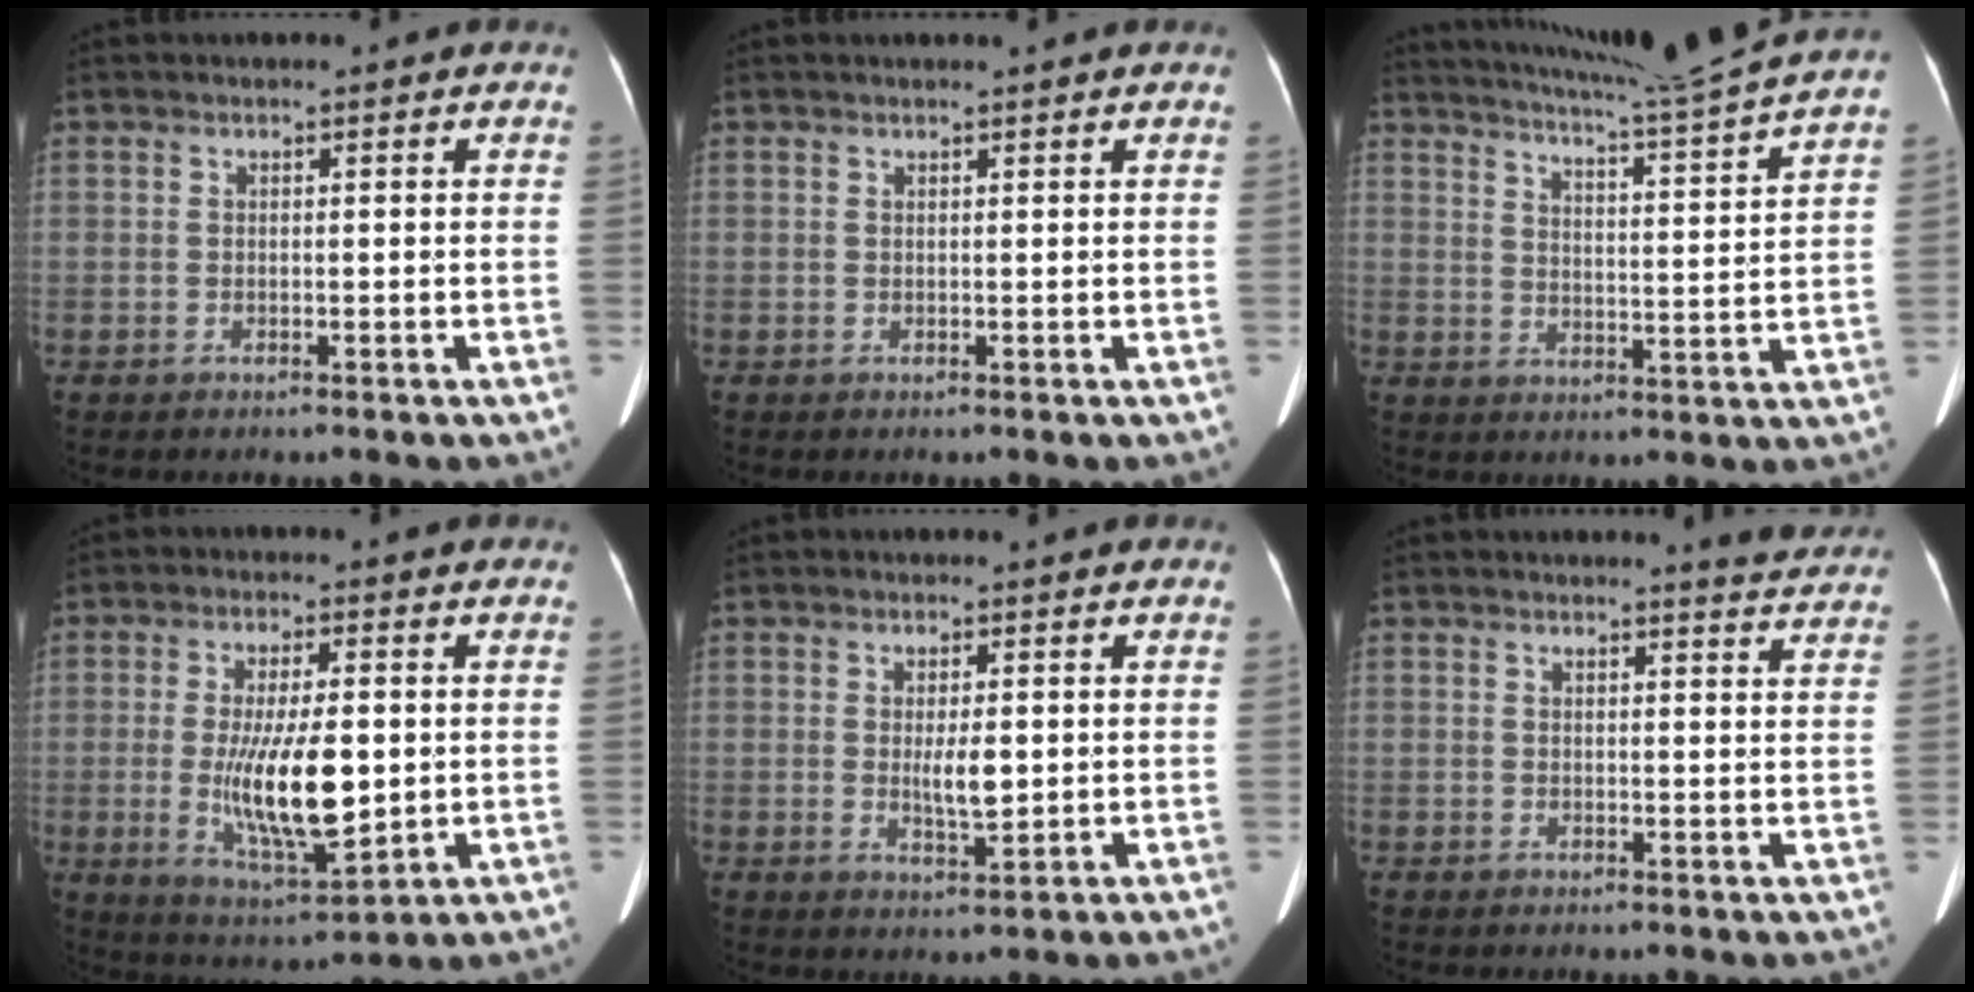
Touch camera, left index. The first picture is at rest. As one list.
[{"total": 1.1, "force": [1.0, -0.2, 0.3], "torque": [-0.009, 0.005, 0.015]}, {"total": 14.7, "force": [13.4, -3.5, 4.9], "torque": [-0.091, -0.048, 0.182]}, {"total": 12.1, "force": [-0.6, 3.2, 11.6], "torque": [-0.216, -0.017, -0.004]}, {"total": 3.6, "force": [0.3, 0.9, 3.4], "torque": [-0.059, -0.007, 0.004]}, {"total": 5.7, "force": [5.6, -0.1, 1.3], "torque": [-0.016, -0.017, 0.042]}]